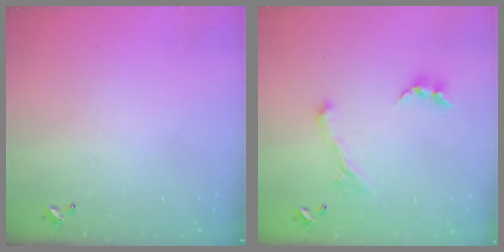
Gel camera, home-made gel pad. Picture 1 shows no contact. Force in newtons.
{"total": 0.0}